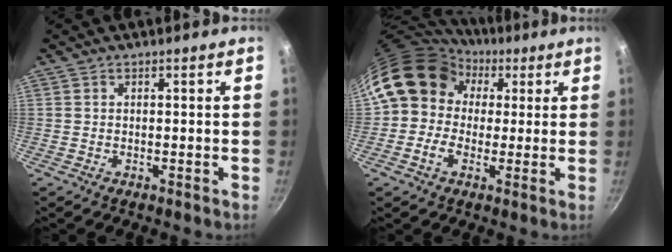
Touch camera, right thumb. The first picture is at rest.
{"total": 13.1, "force": [3.5, 10.9, 6.3], "torque": [-0.092, 0.016, 0.044]}